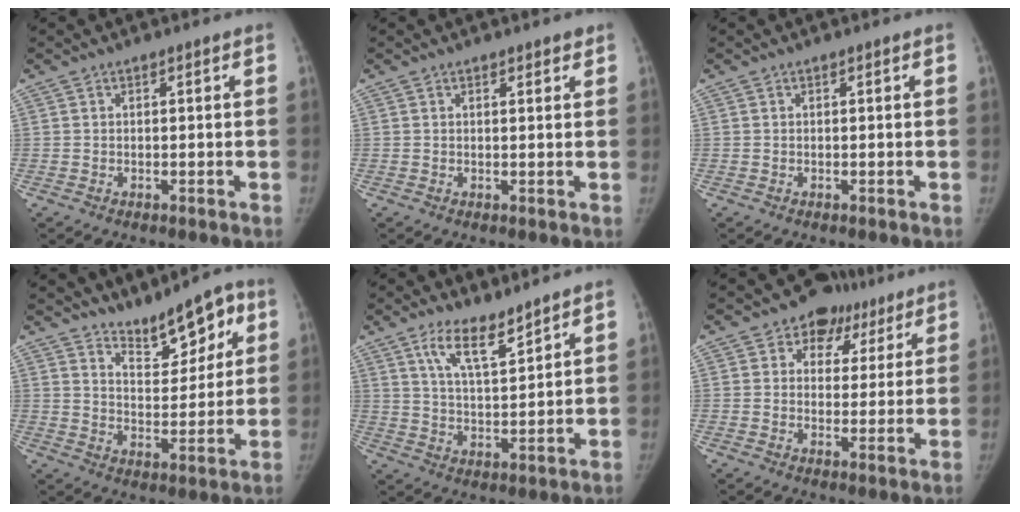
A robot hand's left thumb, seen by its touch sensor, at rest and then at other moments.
{"total": 1.3, "force": [1.0, 0.5, 0.7], "torque": [-0.005, -0.005, 0.013]}
{"total": 0.0}
{"total": 10.1, "force": [6.4, 4.5, 6.3], "torque": [-0.059, -0.035, 0.107]}
{"total": 7.9, "force": [5.7, 2.2, 5.0], "torque": [-0.080, -0.040, 0.109]}
{"total": 8.8, "force": [4.8, 6.9, 2.6], "torque": [0.016, -0.006, 0.065]}